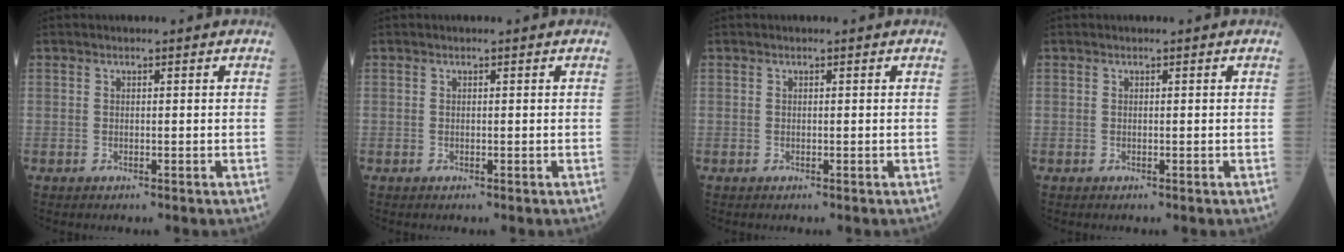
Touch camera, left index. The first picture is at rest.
{"total": 0.0}
{"total": 0.0}
{"total": 0.0}